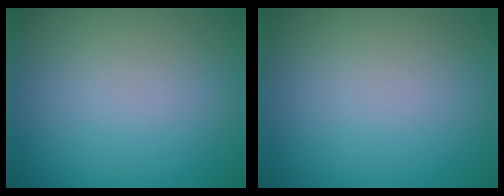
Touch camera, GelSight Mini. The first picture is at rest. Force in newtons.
{"total": 0.0}